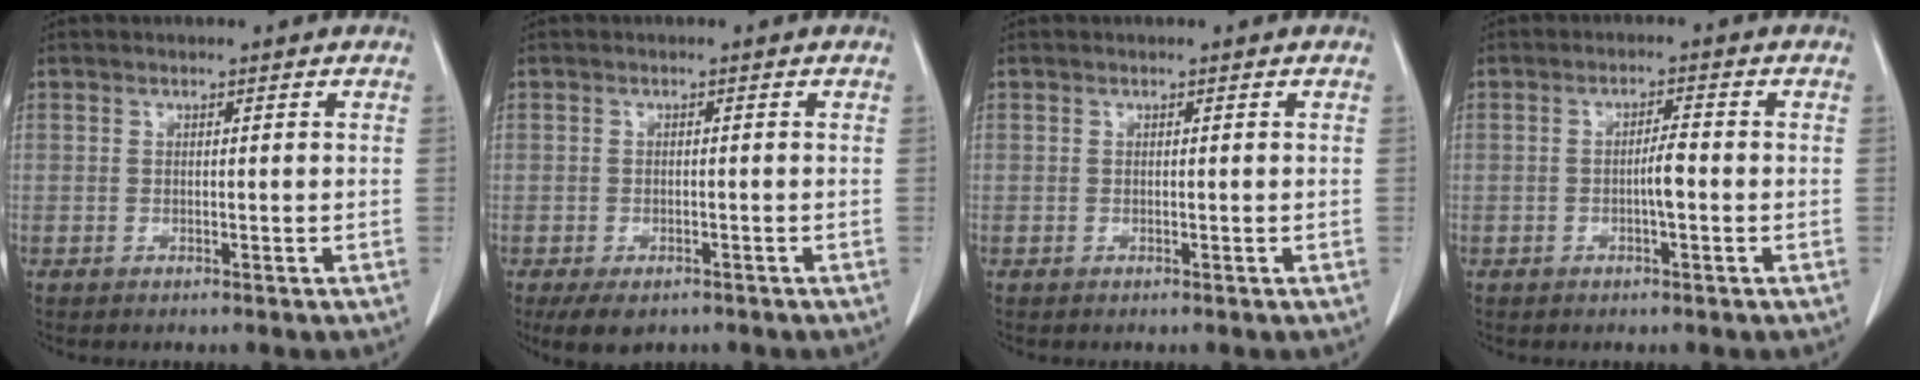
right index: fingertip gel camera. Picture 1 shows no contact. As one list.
[{"total": 4.6, "force": [-3.2, 2.7, 2.0], "torque": [-0.030, -0.004, -0.043]}, {"total": 0.0}, {"total": 2.7, "force": [-0.6, 0.3, 2.7], "torque": [-0.045, 0.002, -0.011]}]